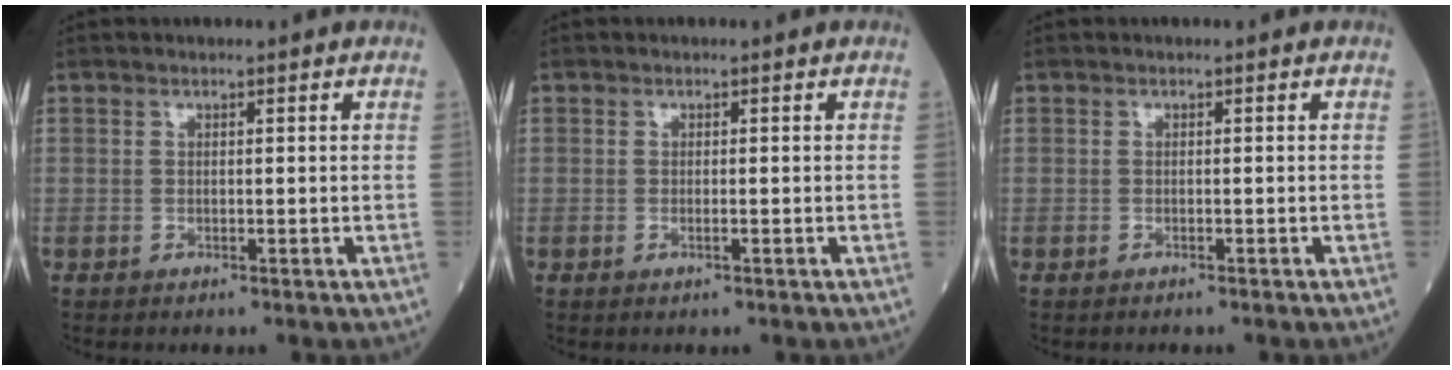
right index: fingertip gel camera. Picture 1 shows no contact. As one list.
[{"total": 0.5, "force": [-0.3, -0.1, 0.4], "torque": [-0.013, 0.000, -0.003]}, {"total": 1.1, "force": [-1.0, 0.0, 0.4], "torque": [-0.008, -0.001, -0.013]}]